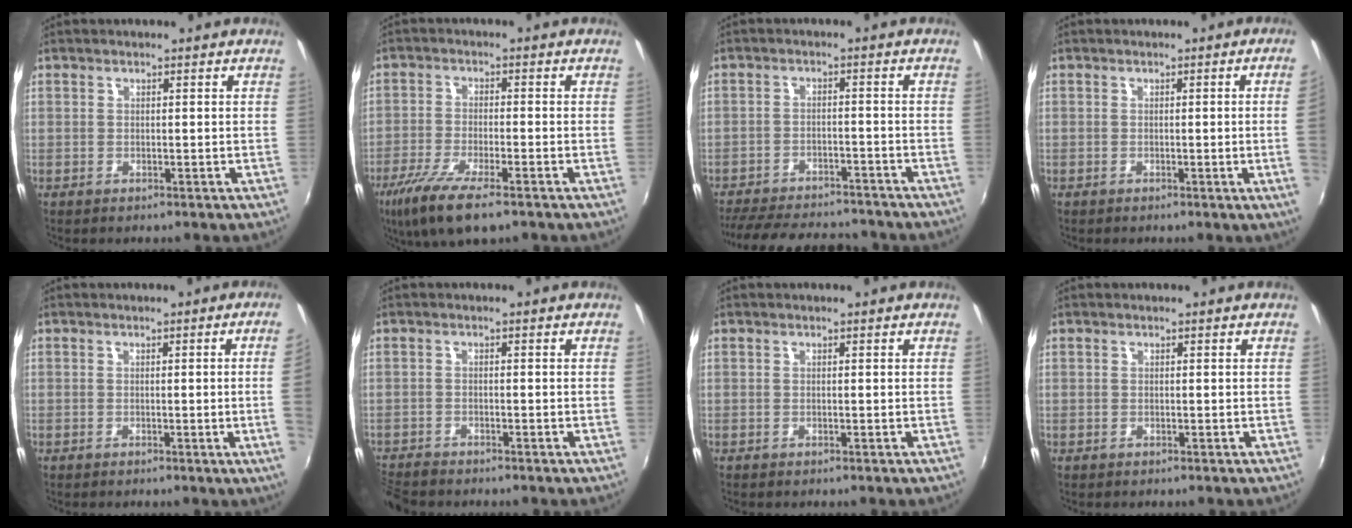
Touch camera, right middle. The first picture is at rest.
{"total": 11.0, "force": [-7.2, 2.8, 7.9], "torque": [-0.179, -0.038, -0.135]}
{"total": 17.6, "force": [-15.2, 5.8, 6.8], "torque": [-0.154, 0.002, -0.212]}
{"total": 3.7, "force": [0.0, -2.0, 3.1], "torque": [-0.050, -0.013, 0.006]}
{"total": 4.7, "force": [0.1, -2.1, 4.1], "torque": [-0.063, -0.010, 0.004]}
{"total": 5.3, "force": [-5.0, 1.0, 1.4], "torque": [-0.048, -0.024, -0.094]}
{"total": 0.0}
{"total": 0.0}